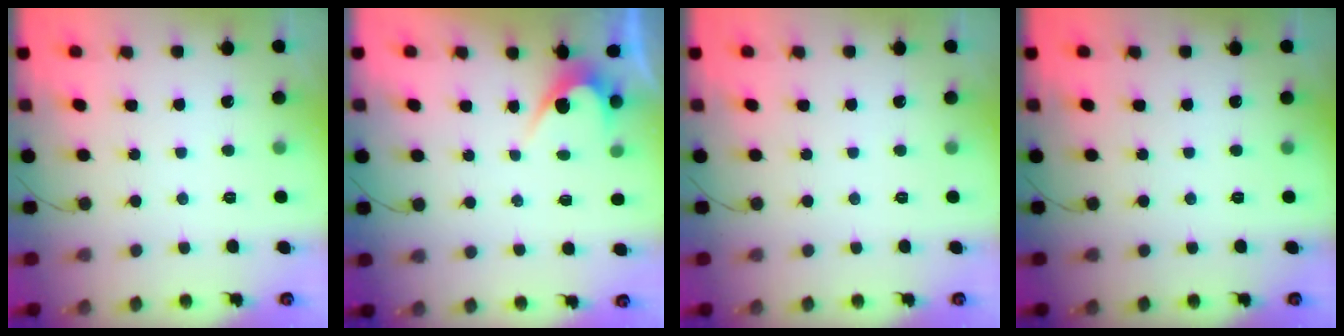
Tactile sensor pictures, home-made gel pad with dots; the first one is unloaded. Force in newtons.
{"total": 2.6, "press": 2.6, "slide": 0.1}
{"total": 0.0}
{"total": 0.0}